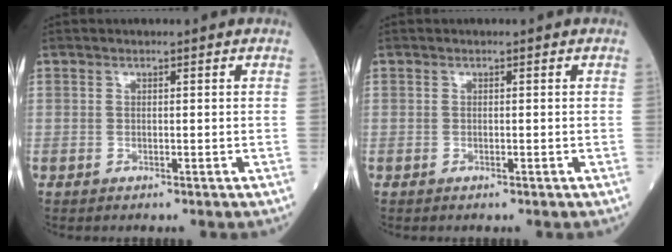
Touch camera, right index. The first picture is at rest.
{"total": 0.0}